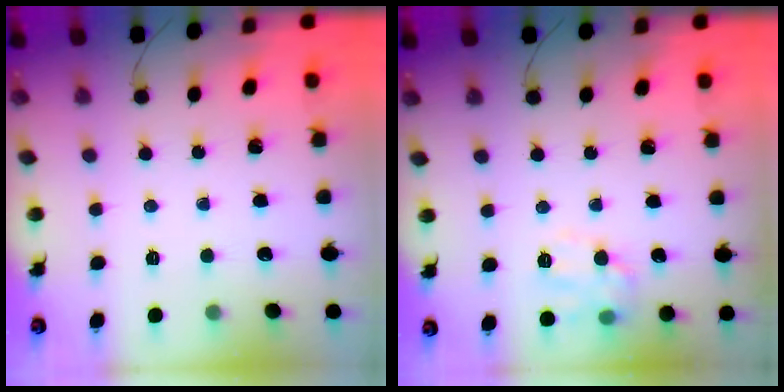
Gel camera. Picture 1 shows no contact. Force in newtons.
{"total": 10.0, "press": 10.0, "slide": 0.2}